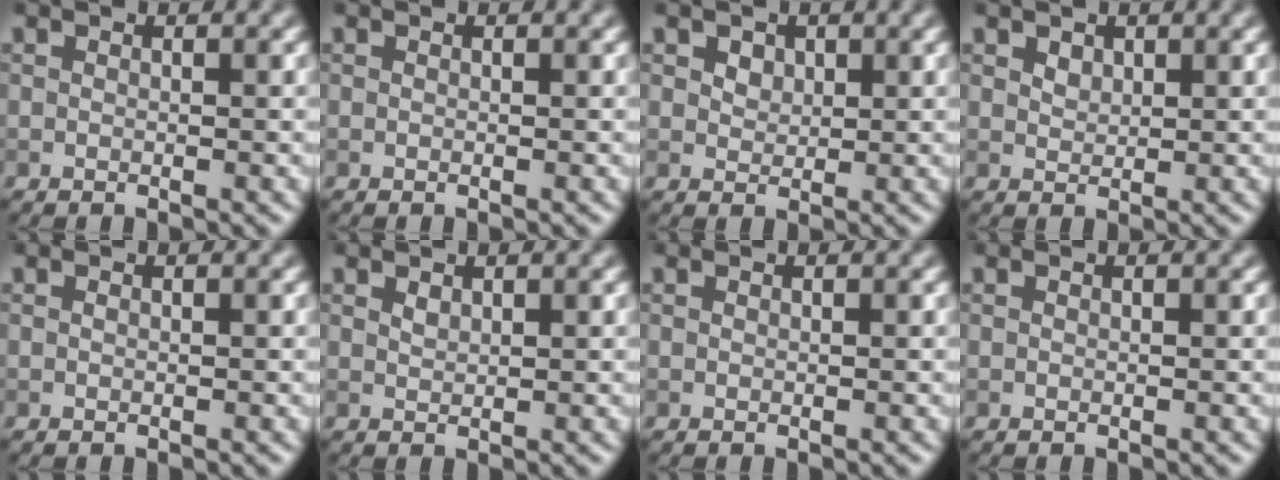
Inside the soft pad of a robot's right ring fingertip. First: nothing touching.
{"total": 0.0}
{"total": 1.9, "force": [1.0, 1.3, 0.8], "torque": [-0.017, 0.003, 0.018]}
{"total": 1.1, "force": [0.7, 0.7, 0.4], "torque": [-0.009, 0.000, 0.016]}
{"total": 0.0}
{"total": 0.7, "force": [0.6, 0.3, 0.3], "torque": [-0.010, -0.001, 0.014]}
{"total": 0.0}
{"total": 0.0}